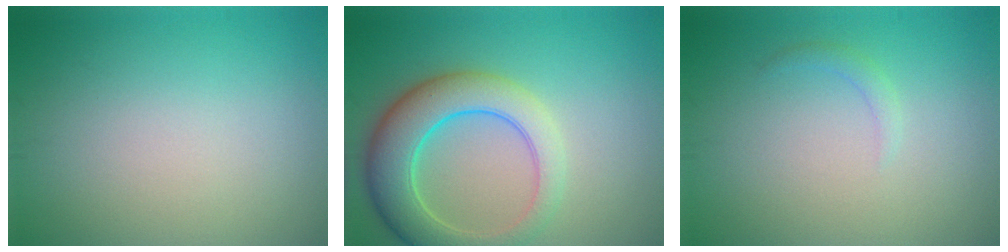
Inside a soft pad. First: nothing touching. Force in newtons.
{"total": 7.1, "press": 7.0, "slide": 0.3}
{"total": 1.0, "press": 1.0, "slide": 0.1}